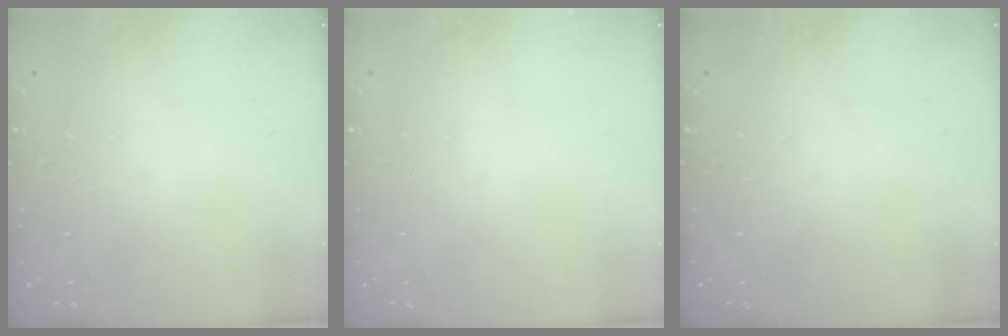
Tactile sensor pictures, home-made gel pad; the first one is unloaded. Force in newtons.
{"total": 0.0}
{"total": 0.0}